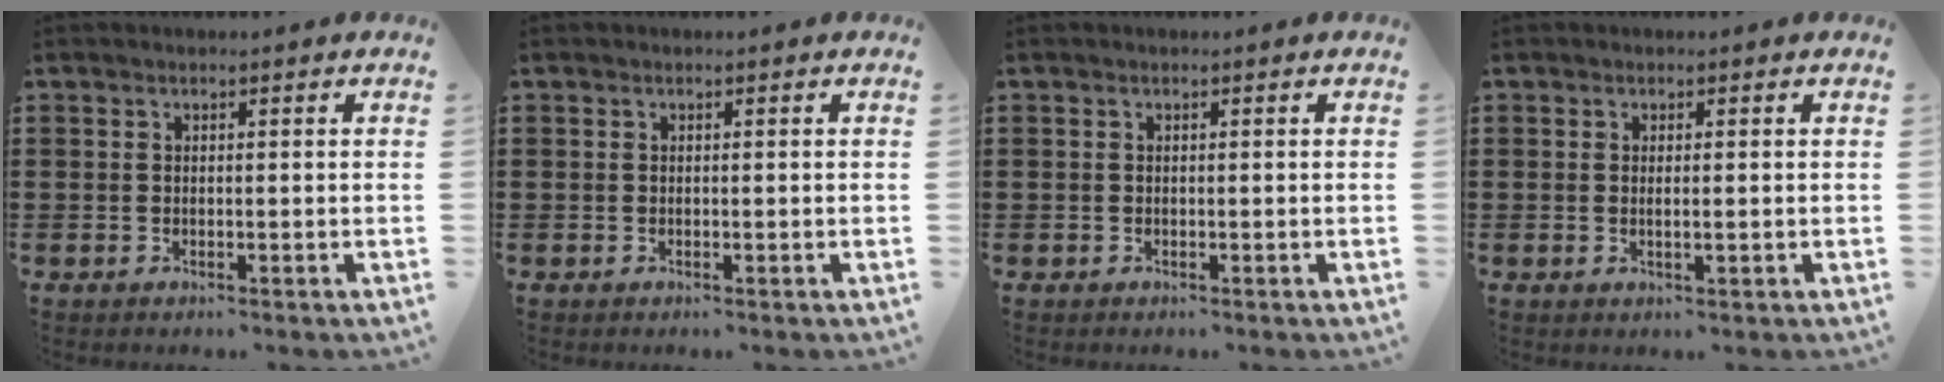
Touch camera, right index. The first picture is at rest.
{"total": 0.0}
{"total": 0.0}
{"total": 1.0, "force": [0.1, 0.1, 1.0], "torque": [-0.019, -0.002, 0.002]}